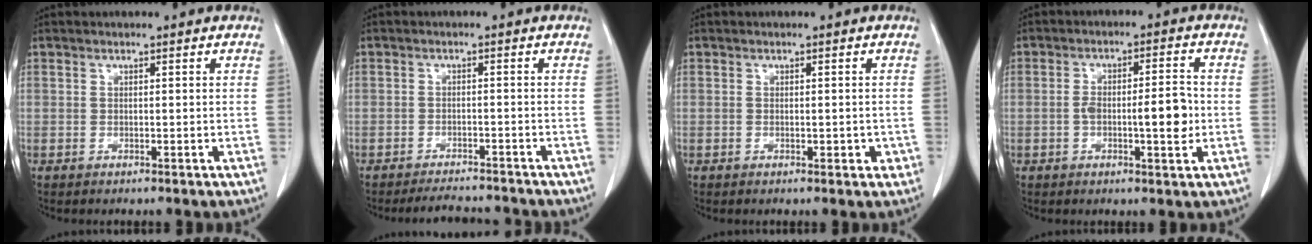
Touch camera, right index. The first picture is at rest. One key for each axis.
{"total": 5.4, "fx": -5.3, "fy": 1.1, "fz": 0.6, "tx": -0.006, "ty": -0.001, "tz": -0.074}
{"total": 1.5, "fx": -0.3, "fy": 0.9, "fz": 1.2, "tx": -0.011, "ty": 0.001, "tz": 0.002}
{"total": 6.9, "fx": -1.0, "fy": 1.7, "fz": 6.6, "tx": -0.113, "ty": 0.011, "tz": -0.013}